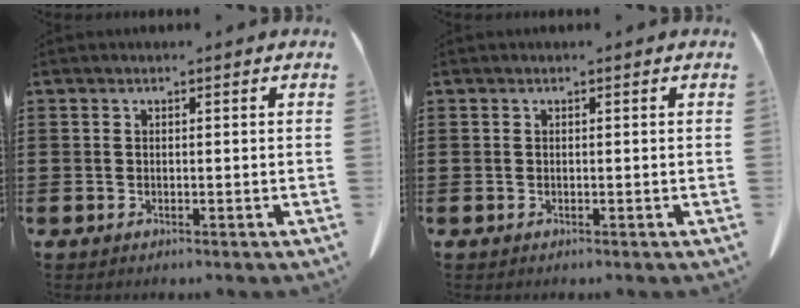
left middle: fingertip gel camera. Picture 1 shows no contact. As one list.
[{"total": 0.0}]